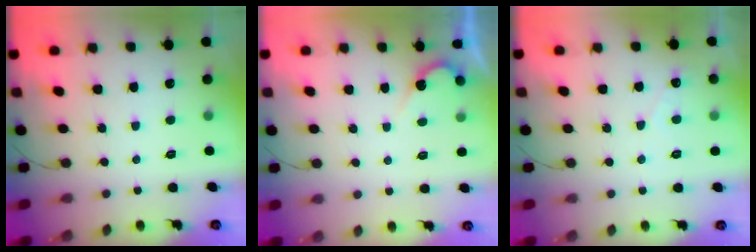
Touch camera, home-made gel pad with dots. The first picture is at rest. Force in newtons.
{"total": 3.1, "press": 3.1, "slide": 0.2}
{"total": 1.6, "press": 1.6, "slide": 0.2}